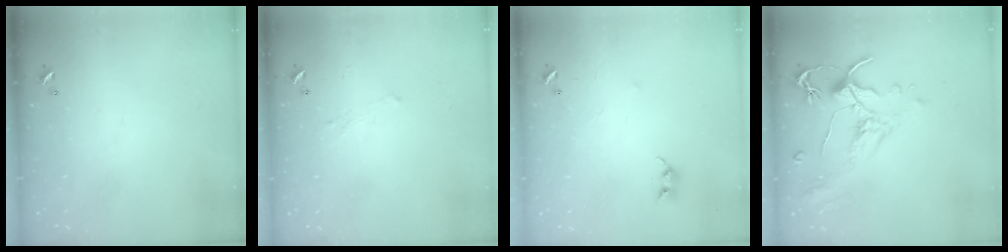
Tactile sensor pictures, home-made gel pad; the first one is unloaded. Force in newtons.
{"total": 0.8, "press": 0.6, "slide": 0.6}
{"total": 5.1, "press": 4.9, "slide": 1.1}
{"total": 1.8, "press": 1.2, "slide": 1.3}